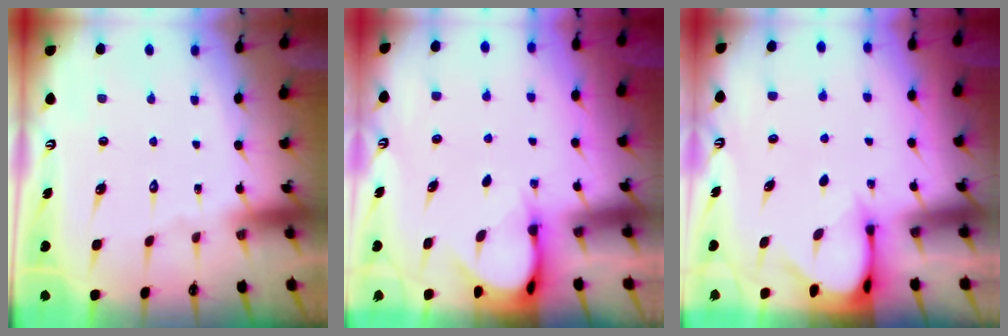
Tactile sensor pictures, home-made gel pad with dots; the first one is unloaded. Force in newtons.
{"total": 3.8, "press": 3.7, "slide": 0.3}
{"total": 3.3, "press": 3.3, "slide": 0.3}